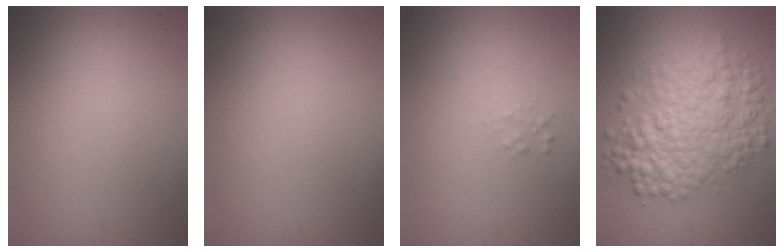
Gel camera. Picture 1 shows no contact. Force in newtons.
{"total": 0.0}
{"total": 0.7, "press": 0.7, "slide": 0.0}
{"total": 7.2, "press": 7.2, "slide": 0.1}